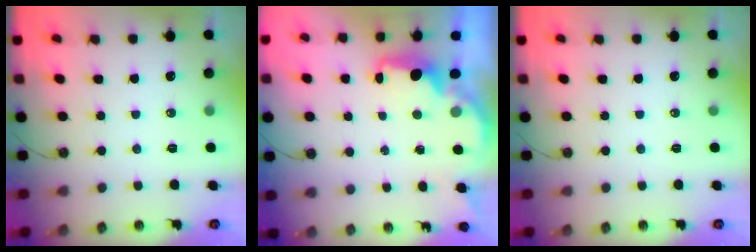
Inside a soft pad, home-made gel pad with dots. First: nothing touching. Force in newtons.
{"total": 2.8, "press": 2.7, "slide": 0.9}
{"total": 0.0}